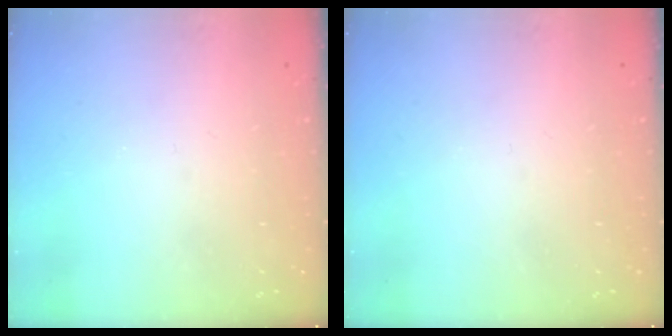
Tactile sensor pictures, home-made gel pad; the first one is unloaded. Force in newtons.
{"total": 0.0}